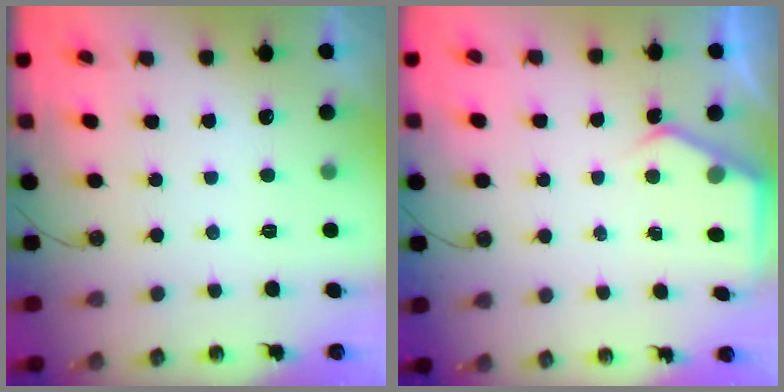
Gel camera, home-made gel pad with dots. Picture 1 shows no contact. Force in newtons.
{"total": 3.7, "press": 3.6, "slide": 0.5}